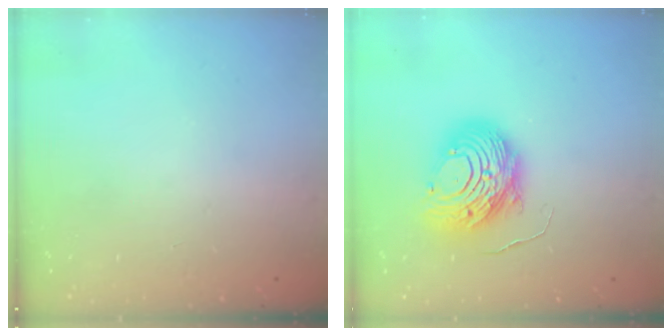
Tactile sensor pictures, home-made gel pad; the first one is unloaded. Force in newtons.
{"total": 12.5, "press": 12.5, "slide": 0.7}